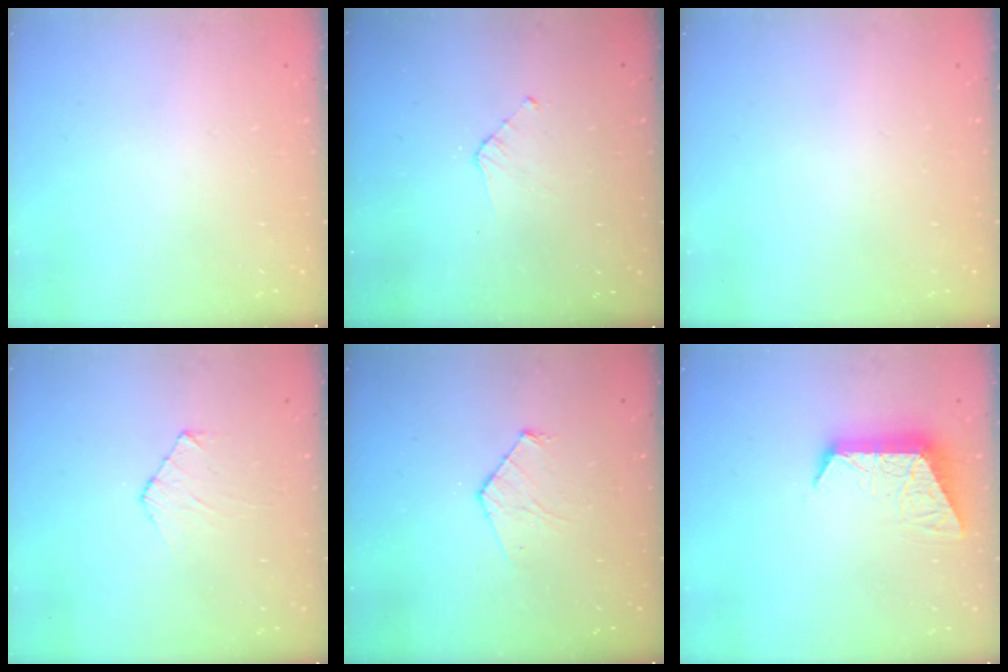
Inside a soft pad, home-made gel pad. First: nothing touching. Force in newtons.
{"total": 3.5, "press": 3.5, "slide": 0.3}
{"total": 0.0}
{"total": 5.4, "press": 5.4, "slide": 0.5}
{"total": 5.7, "press": 5.7, "slide": 0.6}
{"total": 11.0, "press": 11.0, "slide": 0.5}